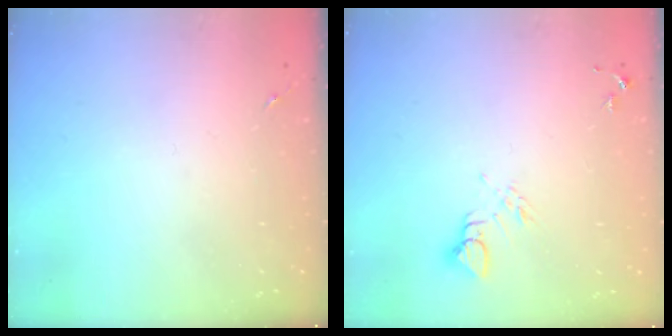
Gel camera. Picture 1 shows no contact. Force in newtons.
{"total": 5.0, "press": 4.9, "slide": 0.5}